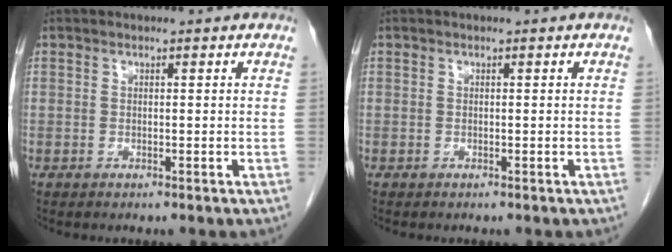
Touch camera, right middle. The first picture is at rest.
{"total": 0.0}